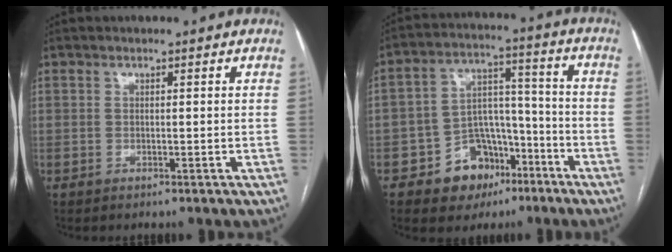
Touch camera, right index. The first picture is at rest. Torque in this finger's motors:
{"motor_torque": [-0.03, -0.09, -0.74, -0.21]}